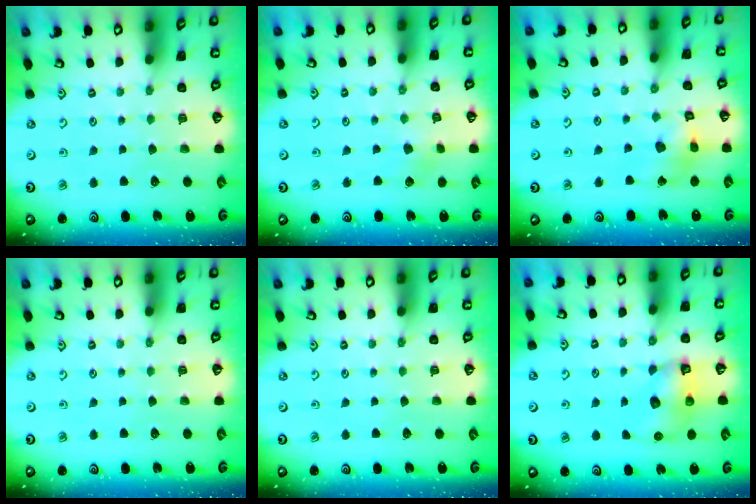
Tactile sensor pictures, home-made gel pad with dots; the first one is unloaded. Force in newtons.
{"total": 2.4, "press": 2.3, "slide": 0.4}
{"total": 9.4, "press": 9.3, "slide": 1.3}
{"total": 0.0}
{"total": 0.0}
{"total": 8.0, "press": 8.0, "slide": 0.4}